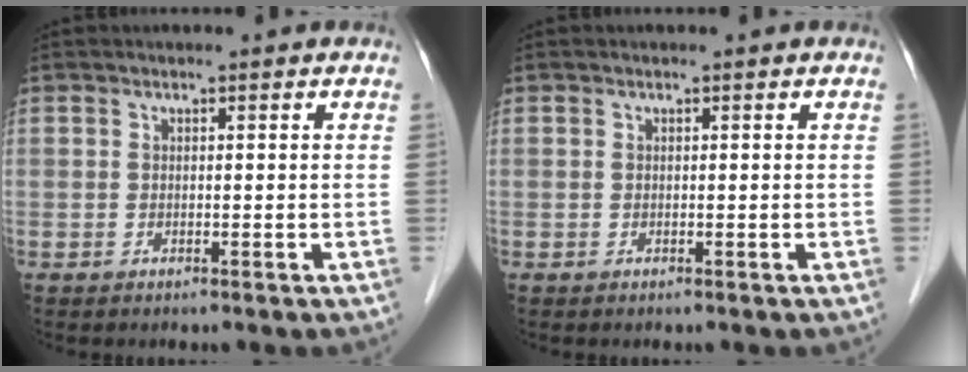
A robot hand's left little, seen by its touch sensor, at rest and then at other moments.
{"total": 0.0}